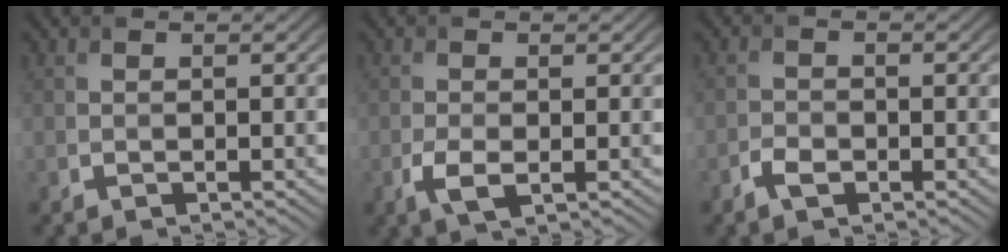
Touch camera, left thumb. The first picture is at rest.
{"total": 2.8, "force": [-0.9, 1.3, 2.3], "torque": [-0.056, -0.008, -0.018]}
{"total": 2.0, "force": [-1.3, 1.1, 1.2], "torque": [-0.024, 0.000, -0.027]}